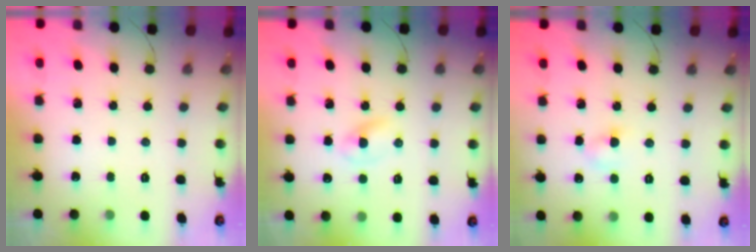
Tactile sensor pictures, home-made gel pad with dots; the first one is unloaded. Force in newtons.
{"total": 2.6, "press": 2.3, "slide": 1.1}
{"total": 3.3, "press": 3.1, "slide": 1.1}